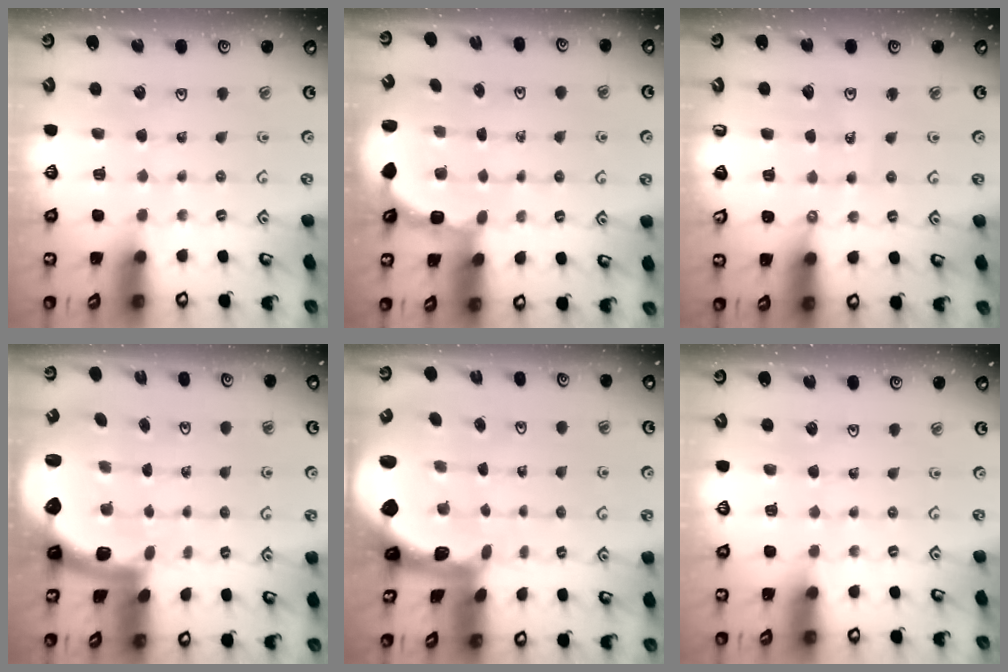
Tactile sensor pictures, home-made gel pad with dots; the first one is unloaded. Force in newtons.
{"total": 3.0, "press": 2.3, "slide": 1.8}
{"total": 3.9, "press": 3.9, "slide": 0.2}
{"total": 2.8, "press": 2.5, "slide": 1.4}
{"total": 2.9, "press": 2.9, "slide": 0.5}
{"total": 0.0}